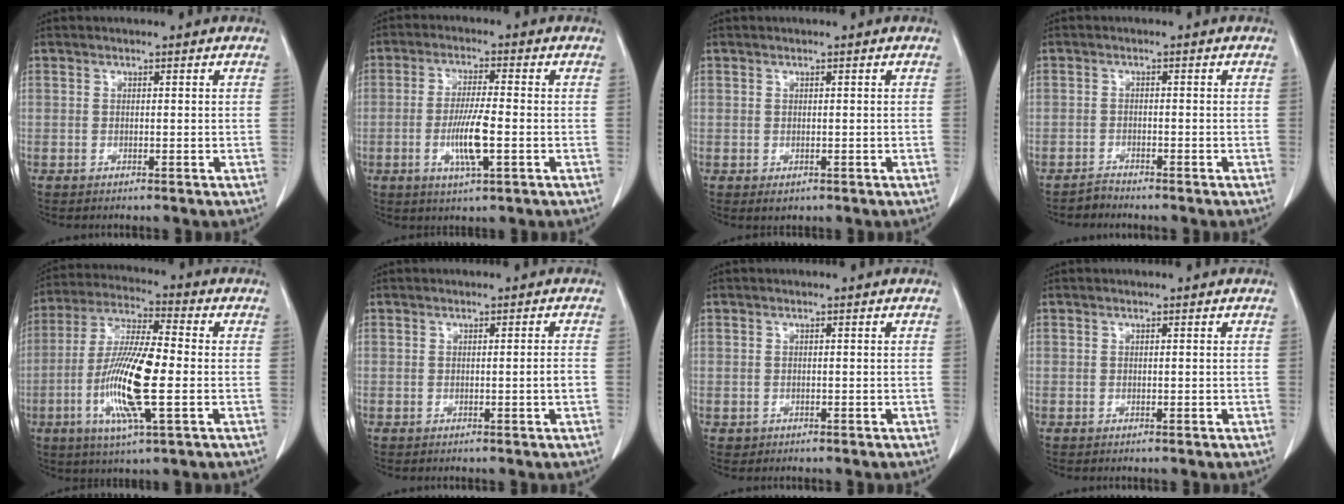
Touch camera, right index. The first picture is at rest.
{"total": 7.2, "force": [-1.8, 0.7, 7.0], "torque": [-0.135, -0.009, -0.034]}
{"total": 1.3, "force": [-0.6, 1.0, 0.5], "torque": [-0.007, 0.001, -0.001]}
{"total": 1.5, "force": [-1.5, 0.1, -0.2], "torque": [0.004, -0.003, -0.027]}
{"total": 14.5, "force": [-2.9, 1.8, 14.1], "torque": [-0.284, -0.011, -0.058]}
{"total": 1.4, "force": [-0.4, -0.3, 1.3], "torque": [-0.019, -0.002, -0.006]}
{"total": 0.8, "force": [-0.2, 0.8, 0.0], "torque": [-0.002, 0.005, 0.001]}
{"total": 0.0}